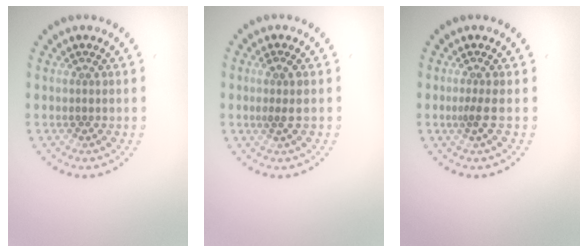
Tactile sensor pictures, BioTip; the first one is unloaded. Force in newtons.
{"total": 1.2, "press": 1.0, "slide": 0.6}
{"total": 1.0, "press": 0.6, "slide": 0.8}